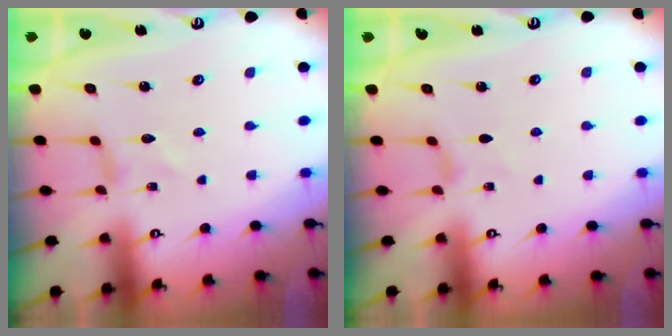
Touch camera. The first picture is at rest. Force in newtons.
{"total": 0.0}